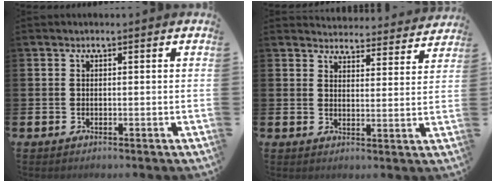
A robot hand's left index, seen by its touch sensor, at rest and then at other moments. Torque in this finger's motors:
{"motor_torque": [0.85, -1.00, 0.16, 0.00]}